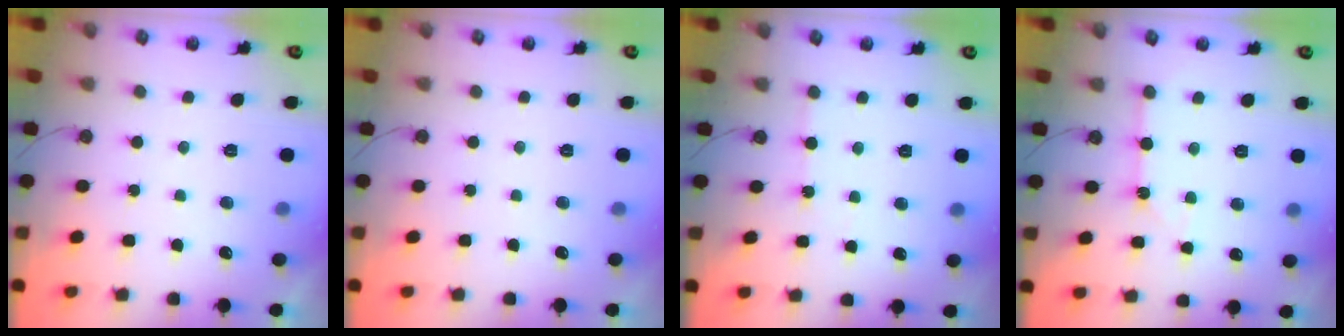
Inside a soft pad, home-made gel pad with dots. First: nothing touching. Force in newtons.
{"total": 0.0}
{"total": 3.0, "press": 3.0, "slide": 0.5}
{"total": 2.4, "press": 2.4, "slide": 0.4}